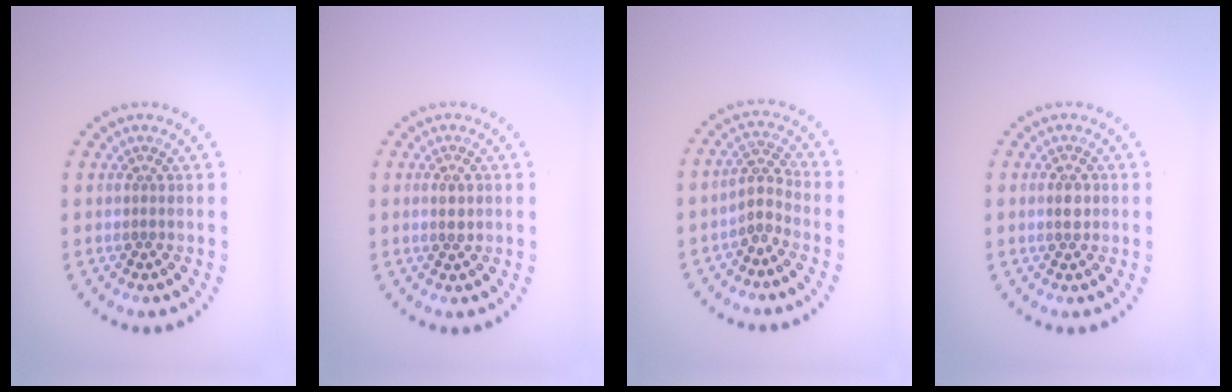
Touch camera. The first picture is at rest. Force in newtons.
{"total": 1.3, "press": 1.3, "slide": 0.1}
{"total": 2.2, "press": 1.7, "slide": 1.4}
{"total": 1.5, "press": 1.5, "slide": 0.3}